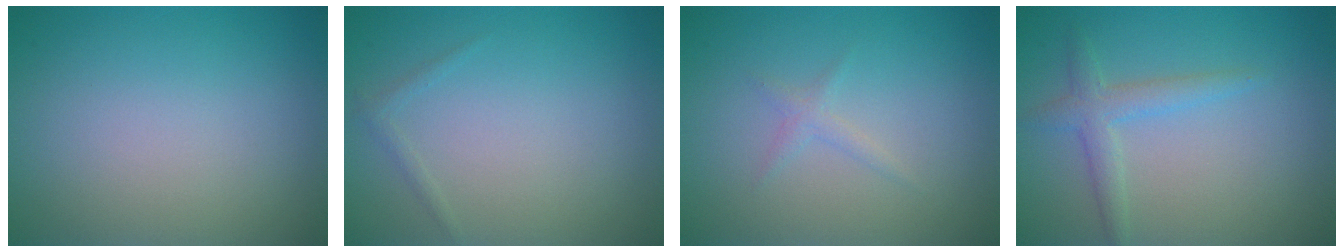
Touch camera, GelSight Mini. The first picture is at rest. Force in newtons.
{"total": 0.6, "press": 0.6, "slide": 0.1}
{"total": 1.0, "press": 1.0, "slide": 0.1}
{"total": 2.3, "press": 2.3, "slide": 0.1}